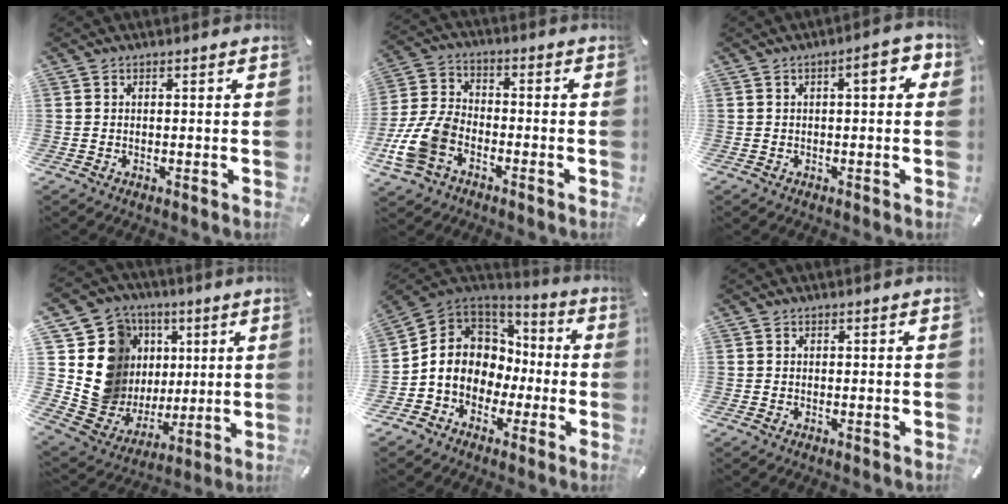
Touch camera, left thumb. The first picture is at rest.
{"total": 11.3, "force": [-5.4, 7.7, 6.2], "torque": [-0.142, 0.028, -0.102]}
{"total": 5.5, "force": [1.1, 2.0, 5.0], "torque": [-0.065, 0.000, 0.010]}
{"total": 17.4, "force": [3.8, 16.3, 4.4], "torque": [-0.064, -0.042, 0.109]}
{"total": 10.3, "force": [-2.1, 9.4, 3.6], "torque": [-0.101, 0.001, -0.035]}
{"total": 0.0}